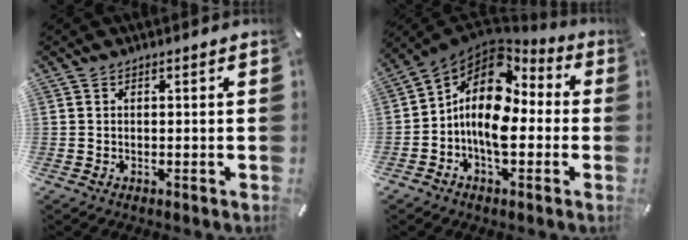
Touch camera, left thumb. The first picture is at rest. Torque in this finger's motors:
{"motor_torque": [0.86, 1.97, 1.60, 1.17, 0.21]}